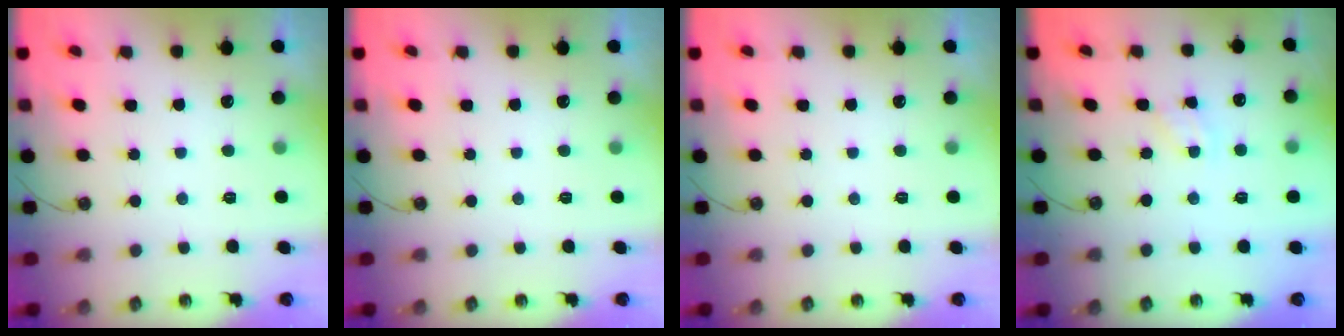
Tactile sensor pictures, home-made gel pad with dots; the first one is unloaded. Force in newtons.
{"total": 0.0}
{"total": 0.0}
{"total": 2.1, "press": 2.1, "slide": 0.3}